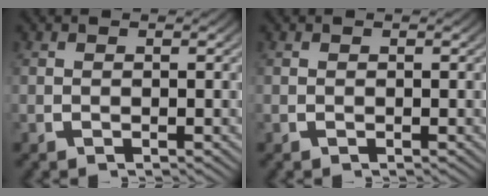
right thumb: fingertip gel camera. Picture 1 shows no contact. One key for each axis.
{"total": 0.0}